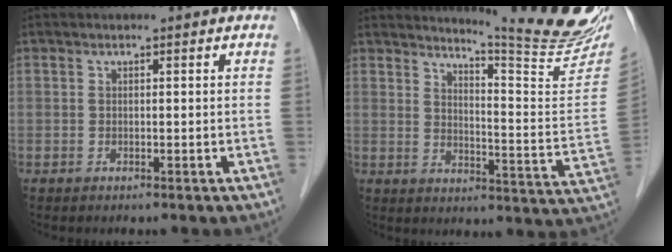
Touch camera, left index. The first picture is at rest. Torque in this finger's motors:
{"motor_torque": [-0.71, -0.76, 0.19, 0.05]}